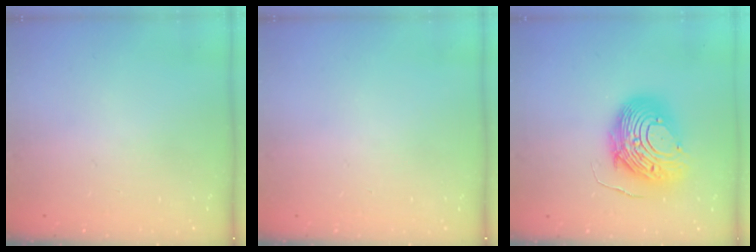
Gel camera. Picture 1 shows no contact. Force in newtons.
{"total": 0.0}
{"total": 13.5, "press": 13.4, "slide": 0.8}